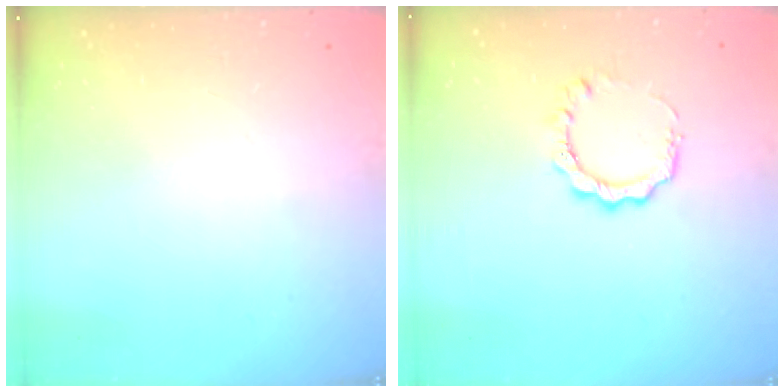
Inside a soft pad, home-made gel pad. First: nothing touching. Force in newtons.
{"total": 6.0, "press": 6.0, "slide": 0.4}